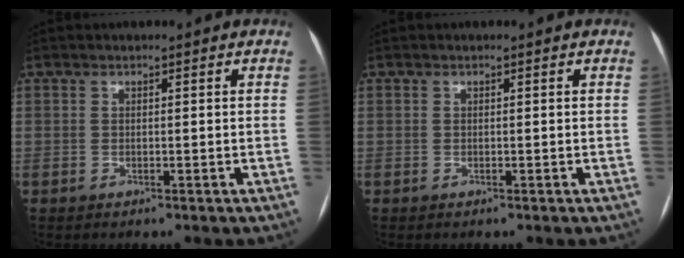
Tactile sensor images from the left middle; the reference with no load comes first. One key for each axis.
{"total": 0.0}